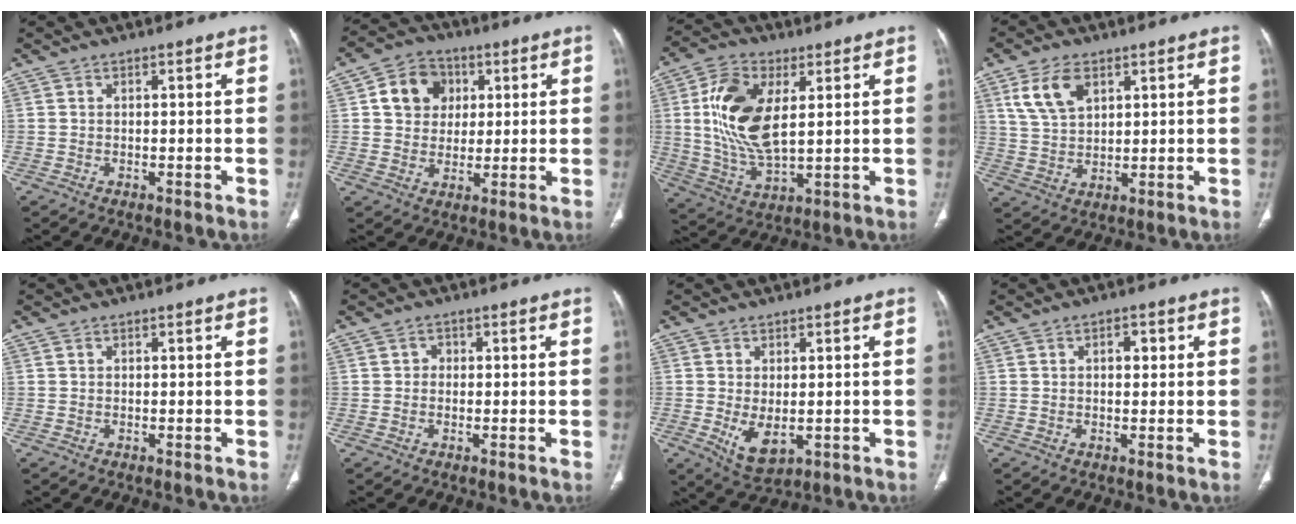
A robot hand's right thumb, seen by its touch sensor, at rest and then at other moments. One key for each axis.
{"total": 9.5, "fx": 2.5, "fy": 8.1, "fz": 4.4, "tx": -0.040, "ty": -0.002, "tz": 0.037}
{"total": 15.5, "fx": 3.3, "fy": 7.9, "fz": 13.0, "tx": -0.253, "ty": -0.012, "tz": 0.067}
{"total": 8.4, "fx": 4.0, "fy": 4.8, "fz": 5.5, "tx": -0.097, "ty": -0.011, "tz": 0.084}
{"total": 0.0}
{"total": 1.4, "fx": 0.0, "fy": 1.3, "fz": 0.5, "tx": 0.000, "ty": 0.005, "tz": -0.003}
{"total": 5.8, "fx": -0.9, "fy": 3.2, "fz": 4.7, "tx": -0.077, "ty": -0.012, "tz": 0.002}
{"total": 2.5, "fx": 0.7, "fy": 1.5, "fz": 1.9, "tx": -0.018, "ty": 0.001, "tz": 0.008}